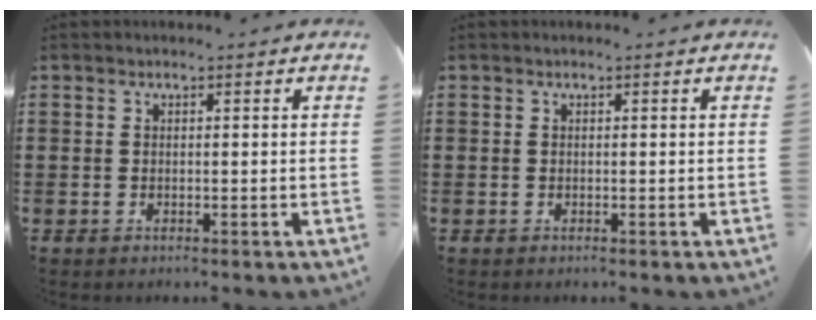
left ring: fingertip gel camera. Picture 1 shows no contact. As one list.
[{"total": 0.0}]